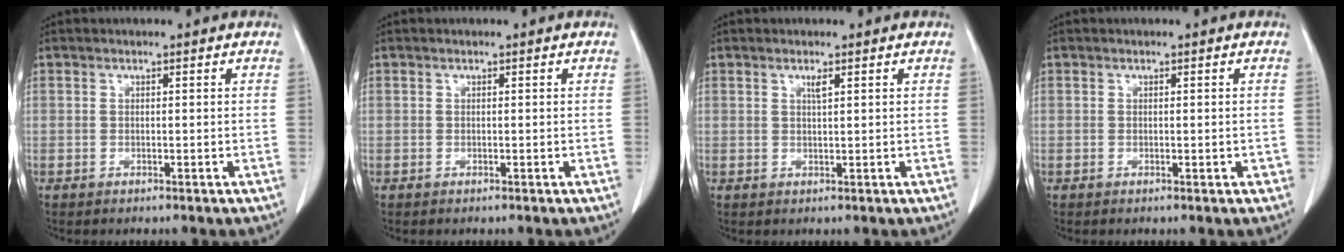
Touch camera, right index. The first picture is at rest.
{"total": 0.0}
{"total": 1.1, "force": [0.6, 0.0, 0.9], "torque": [-0.019, -0.002, 0.012]}
{"total": 1.2, "force": [-0.3, 0.4, 1.1], "torque": [-0.011, -0.001, -0.001]}